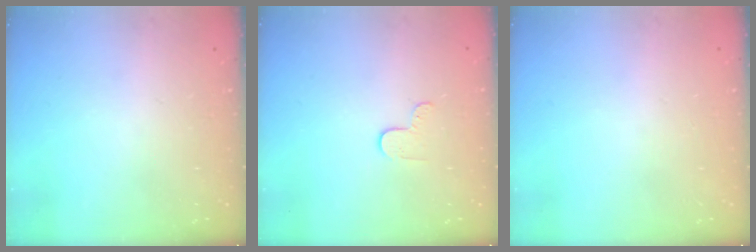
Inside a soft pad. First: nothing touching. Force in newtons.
{"total": 3.2, "press": 3.2, "slide": 0.3}
{"total": 0.6, "press": 0.6, "slide": 0.2}